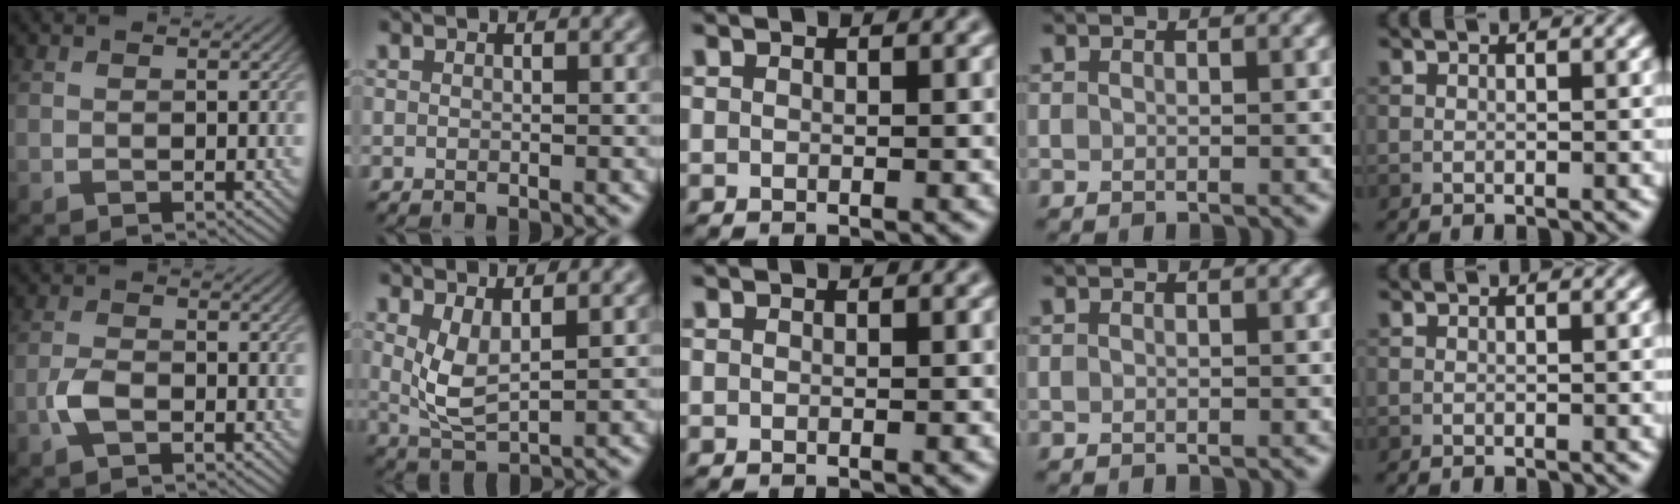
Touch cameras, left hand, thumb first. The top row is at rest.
{"thumb": {"total": 3.0, "force": [-1.4, 1.5, 2.2], "torque": [-0.052, 0.000, -0.036]}, "index": {"total": 3.3, "force": [1.3, 1.3, 2.8], "torque": [-0.066, -0.010, 0.030]}}